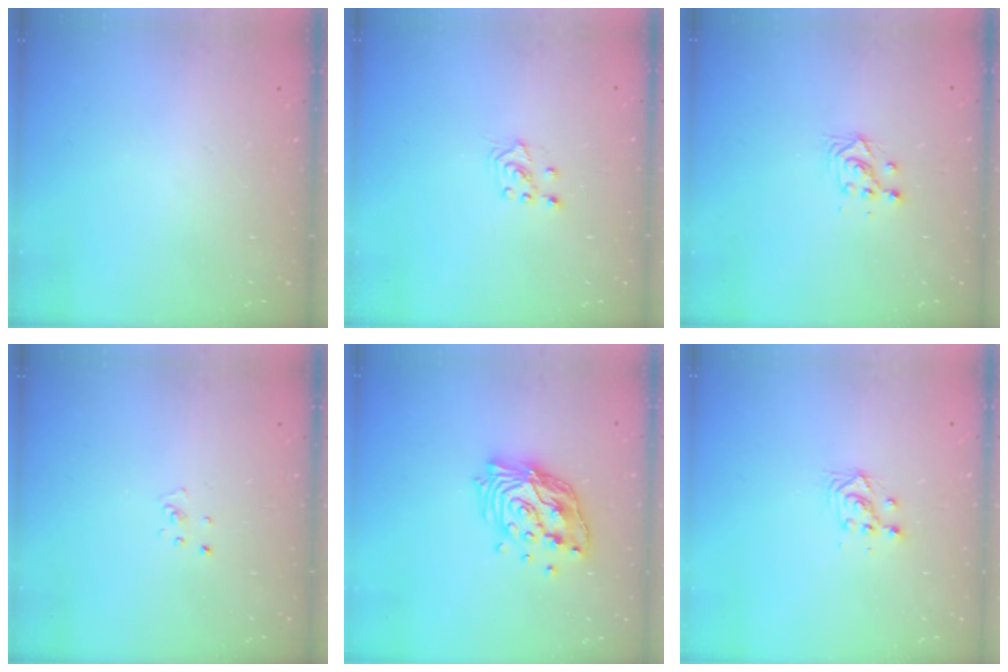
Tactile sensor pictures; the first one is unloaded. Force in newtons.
{"total": 3.1, "press": 3.0, "slide": 0.8}
{"total": 2.8, "press": 2.8, "slide": 0.1}
{"total": 2.6, "press": 2.6, "slide": 0.3}
{"total": 14.8, "press": 14.8, "slide": 1.2}
{"total": 2.8, "press": 2.8, "slide": 0.1}